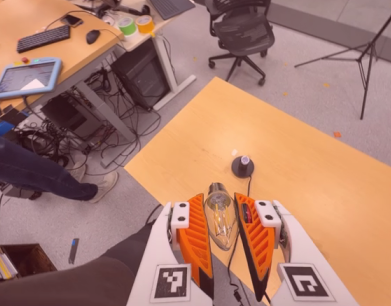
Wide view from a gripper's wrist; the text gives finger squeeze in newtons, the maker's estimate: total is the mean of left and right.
{"total": 12.9, "left": 13.5, "right": 12.3}